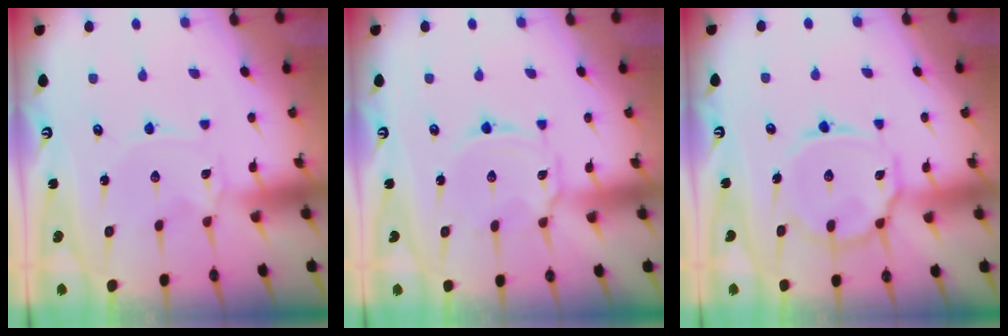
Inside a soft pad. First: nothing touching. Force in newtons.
{"total": 4.6, "press": 4.6, "slide": 0.4}
{"total": 12.5, "press": 12.5, "slide": 0.8}